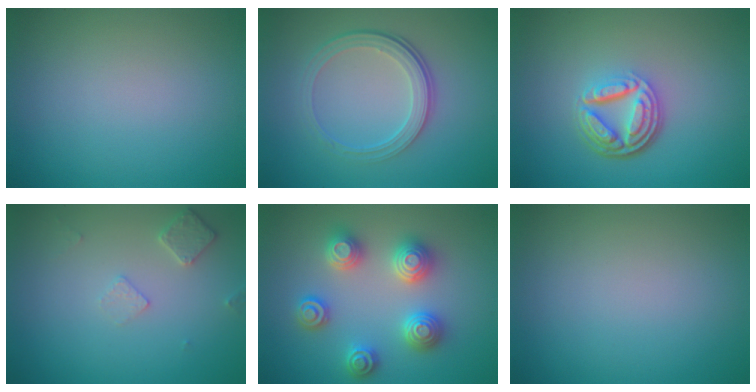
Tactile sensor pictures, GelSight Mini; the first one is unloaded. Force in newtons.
{"total": 4.2, "press": 2.9, "slide": 3.1}
{"total": 5.1, "press": 3.6, "slide": 3.6}
{"total": 1.8, "press": 1.8, "slide": 0.3}
{"total": 4.9, "press": 4.8, "slide": 0.8}
{"total": 0.0}